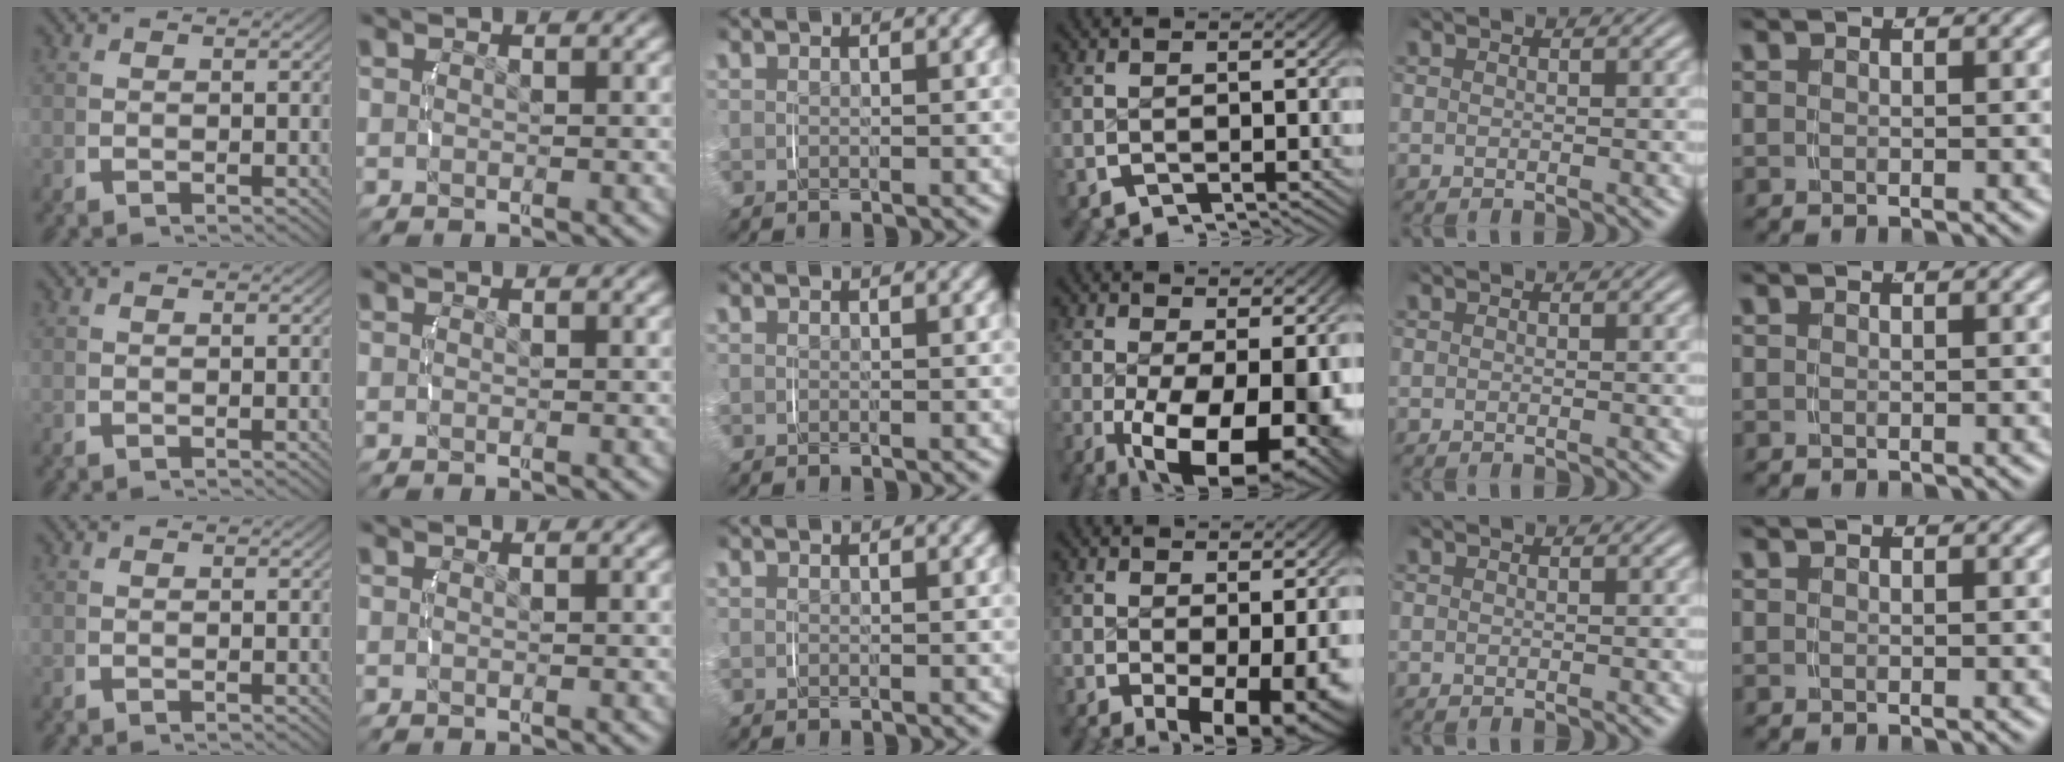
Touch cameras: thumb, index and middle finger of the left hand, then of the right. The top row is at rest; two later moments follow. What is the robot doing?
{"motion": "lift_and_place", "object": "glasses case"}